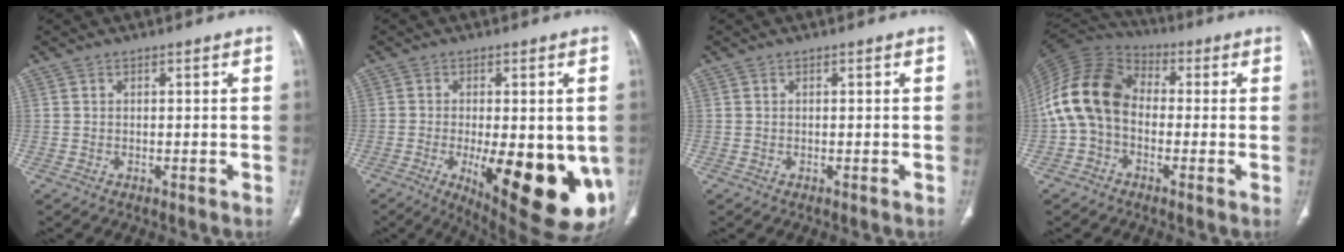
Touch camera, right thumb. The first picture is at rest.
{"total": 21.2, "force": [-5.5, 7.6, 19.0], "torque": [-0.203, -0.027, -0.052]}
{"total": 0.0}
{"total": 14.4, "force": [-1.1, 10.4, 9.9], "torque": [-0.193, 0.038, -0.034]}